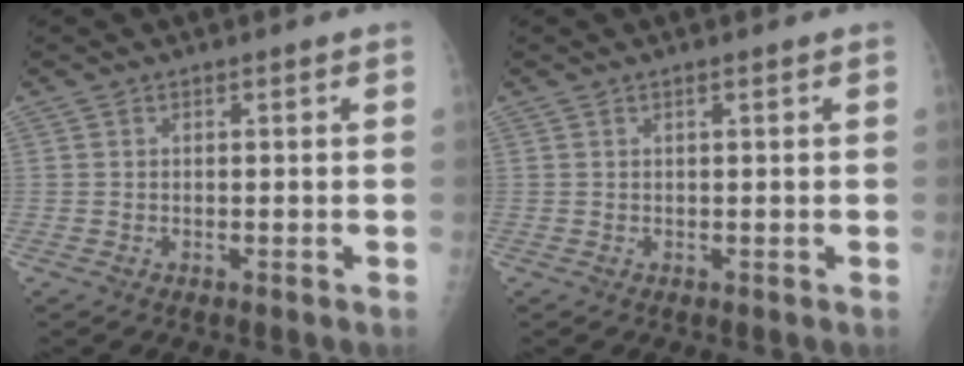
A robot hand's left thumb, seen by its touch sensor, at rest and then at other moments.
{"total": 0.5, "force": [0.3, 0.0, 0.4], "torque": [-0.007, 0.001, 0.004]}